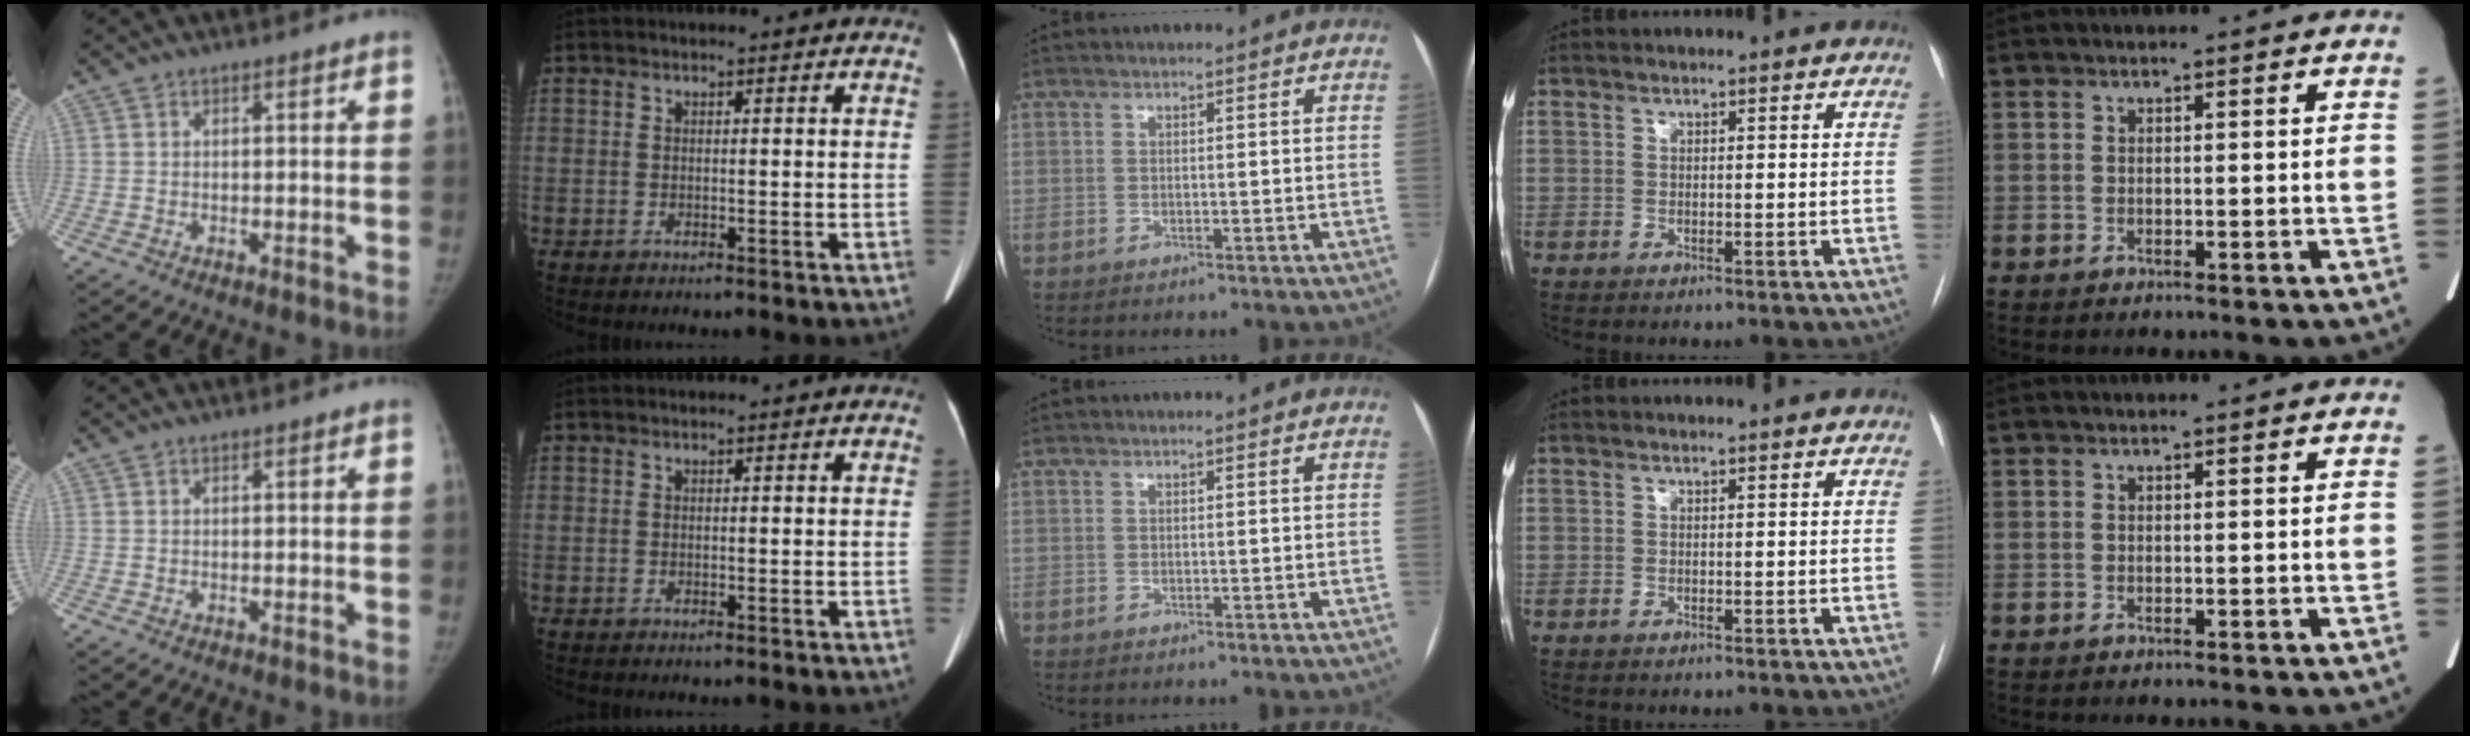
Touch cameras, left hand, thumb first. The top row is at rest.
{}